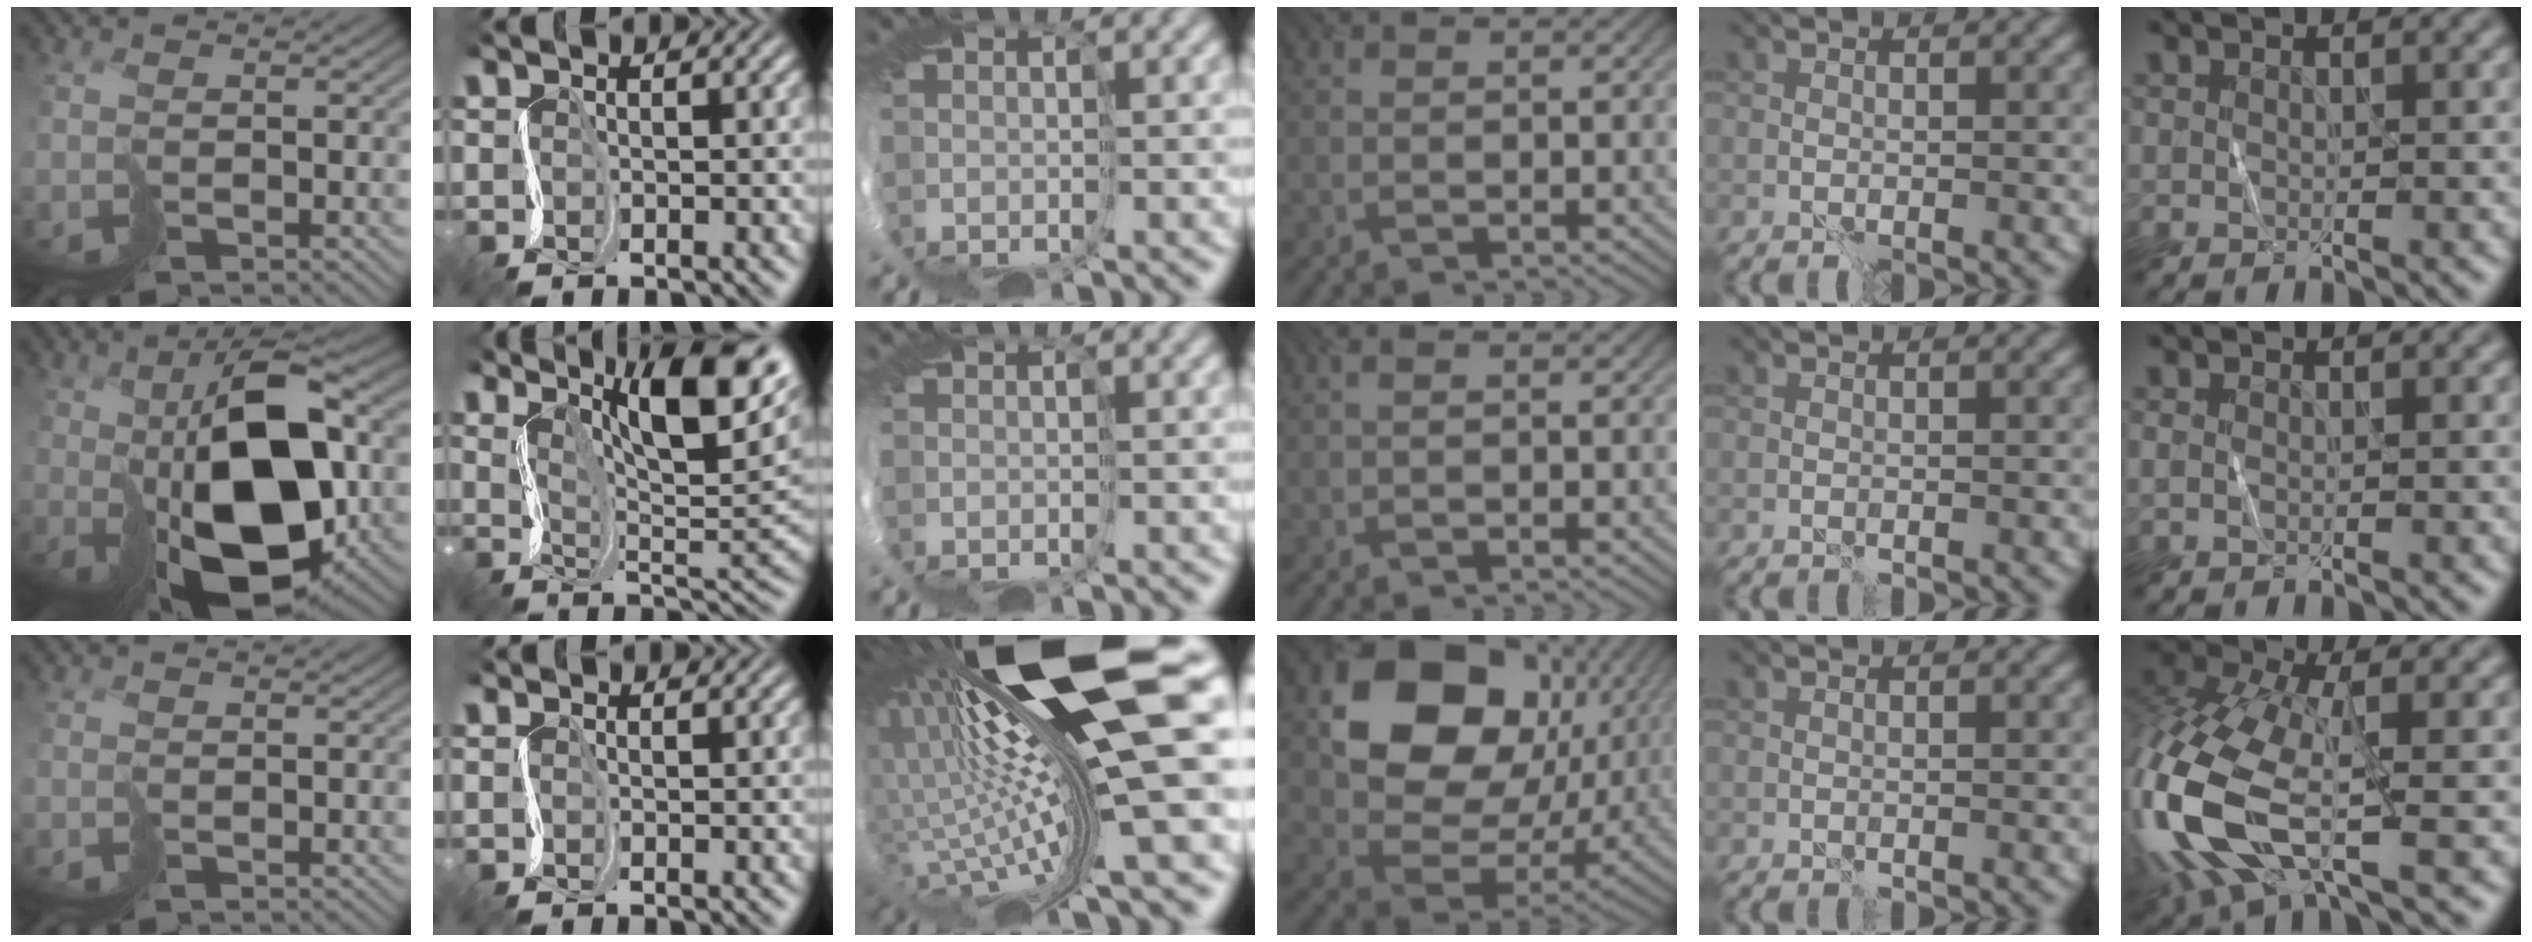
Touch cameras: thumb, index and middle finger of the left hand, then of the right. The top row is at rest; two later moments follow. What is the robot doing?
{"motion": "cut", "object": "tissue"}